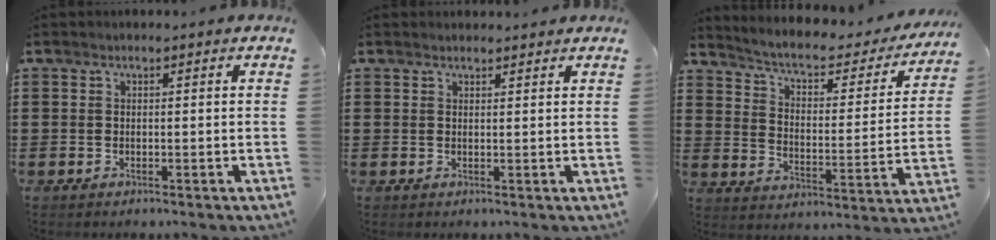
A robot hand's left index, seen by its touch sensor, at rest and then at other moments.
{"total": 1.0, "force": [1.0, 0.1, 0.1], "torque": [-0.004, 0.000, 0.020]}
{"total": 4.1, "force": [3.2, 1.1, 2.3], "torque": [-0.062, -0.024, 0.045]}